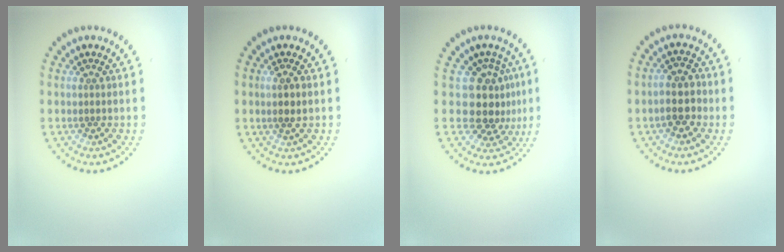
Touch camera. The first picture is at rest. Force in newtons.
{"total": 1.3, "press": 1.2, "slide": 0.6}
{"total": 4.1, "press": 3.1, "slide": 2.6}
{"total": 2.9, "press": 2.8, "slide": 0.9}